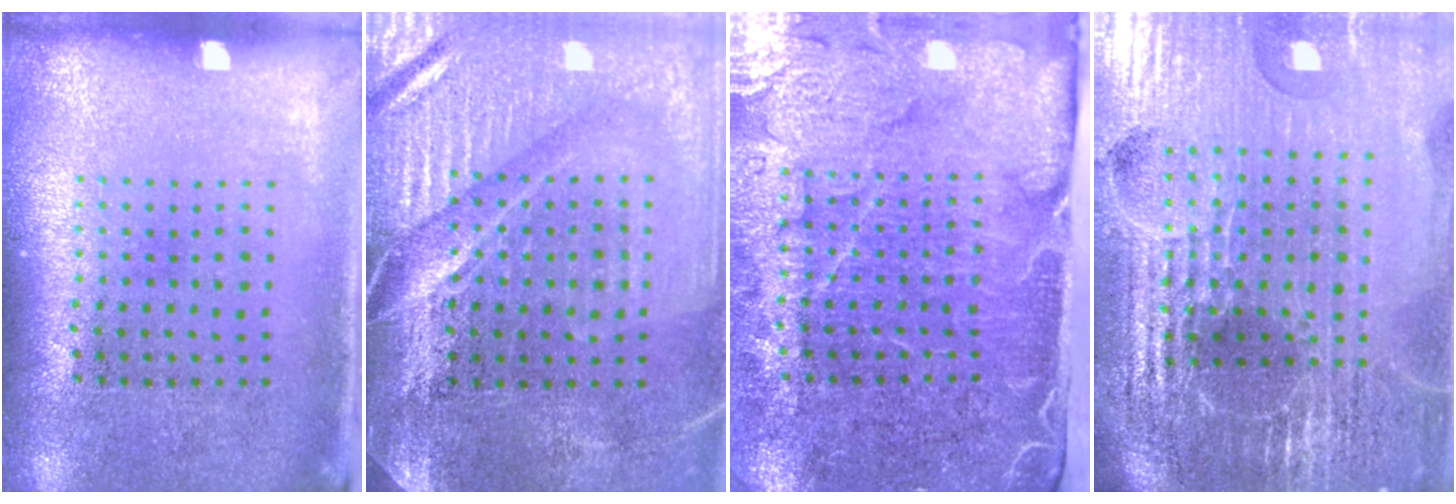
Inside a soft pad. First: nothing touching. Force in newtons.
{"total": 4.0, "press": 3.7, "slide": 1.6}
{"total": 4.8, "press": 4.0, "slide": 2.7}
{"total": 6.8, "press": 5.9, "slide": 3.3}